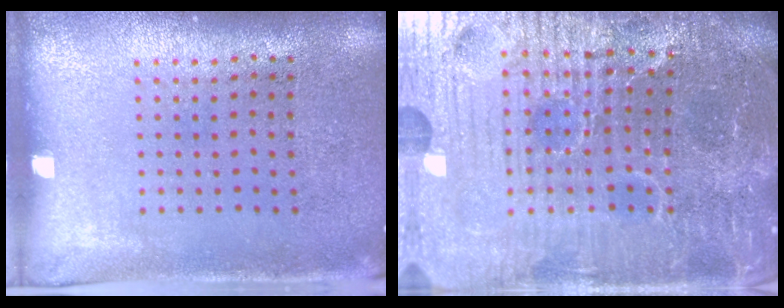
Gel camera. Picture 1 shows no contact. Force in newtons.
{"total": 6.2, "press": 5.8, "slide": 2.1}